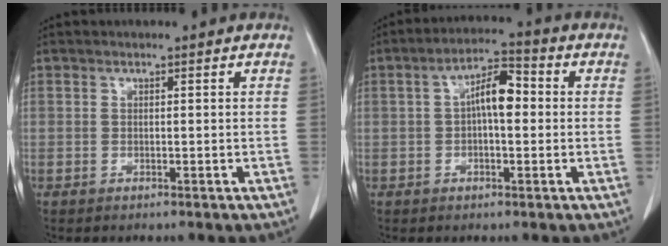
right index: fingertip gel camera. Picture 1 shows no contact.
{"total": 6.5, "force": [0.4, 2.3, 6.1], "torque": [-0.110, 0.024, 0.002]}